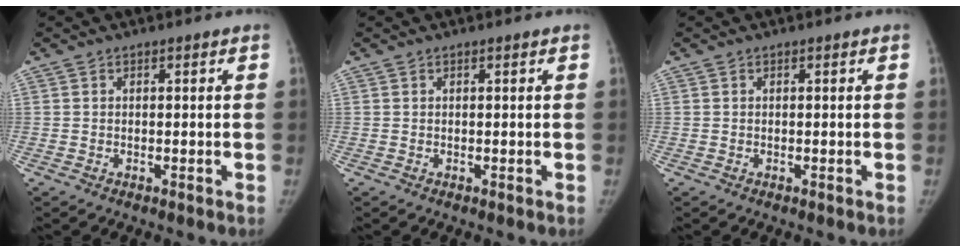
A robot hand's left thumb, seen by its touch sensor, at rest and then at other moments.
{"total": 0.0}
{"total": 0.0}